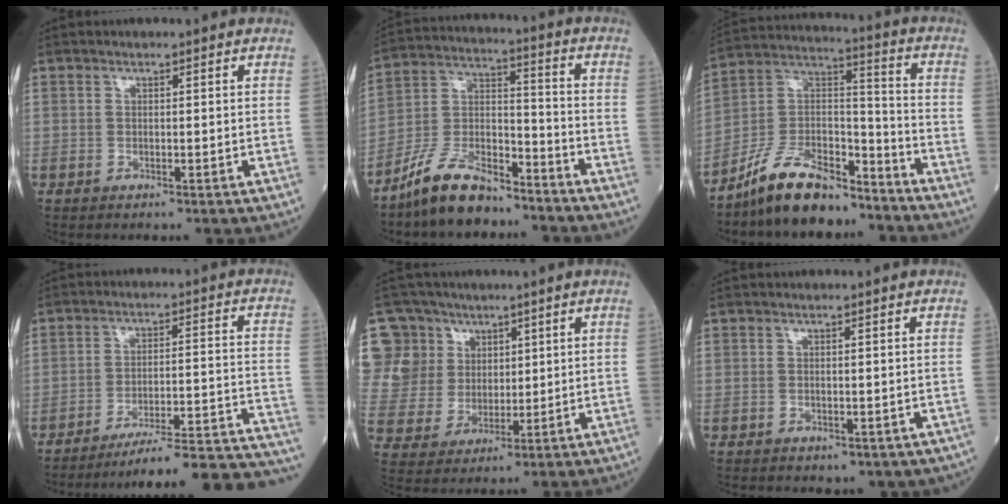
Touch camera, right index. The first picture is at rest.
{"total": 11.5, "force": [-9.6, 3.4, 5.3], "torque": [-0.105, 0.013, -0.186]}
{"total": 13.3, "force": [-11.2, 4.3, 5.8], "torque": [-0.106, 0.030, -0.208]}
{"total": 23.7, "force": [-22.6, -1.3, 7.1], "torque": [-0.030, -0.002, -0.302]}
{"total": 15.3, "force": [6.6, 13.7, 2.2], "torque": [-0.086, 0.058, 0.144]}
{"total": 2.7, "force": [-1.2, 1.7, 1.7], "torque": [-0.022, 0.002, -0.005]}